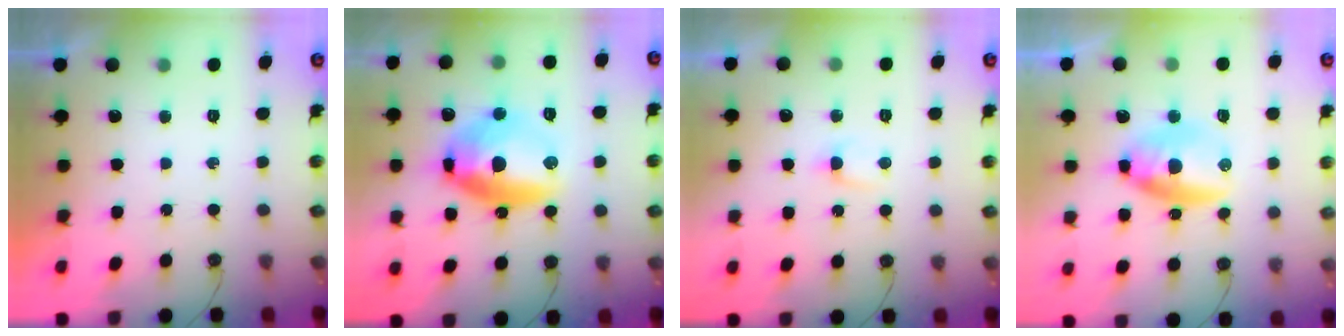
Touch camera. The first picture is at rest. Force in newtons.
{"total": 16.1, "press": 15.9, "slide": 2.5}
{"total": 2.7, "press": 2.7, "slide": 0.4}
{"total": 10.3, "press": 10.3, "slide": 0.8}